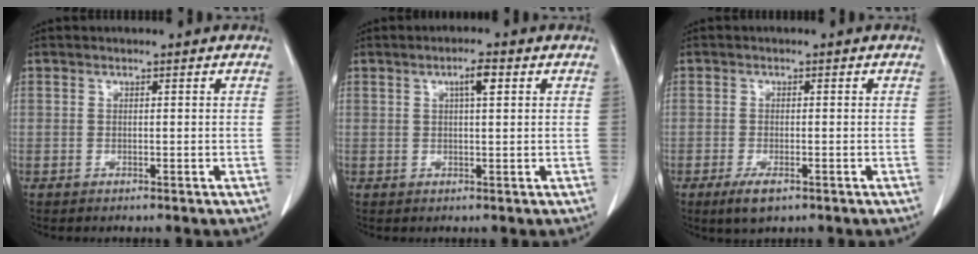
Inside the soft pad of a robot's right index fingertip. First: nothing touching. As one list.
[{"total": 3.1, "force": [1.3, 0.5, 2.7], "torque": [-0.043, 0.003, 0.019]}, {"total": 3.4, "force": [-1.9, 1.4, 2.4], "torque": [-0.044, -0.003, -0.029]}]